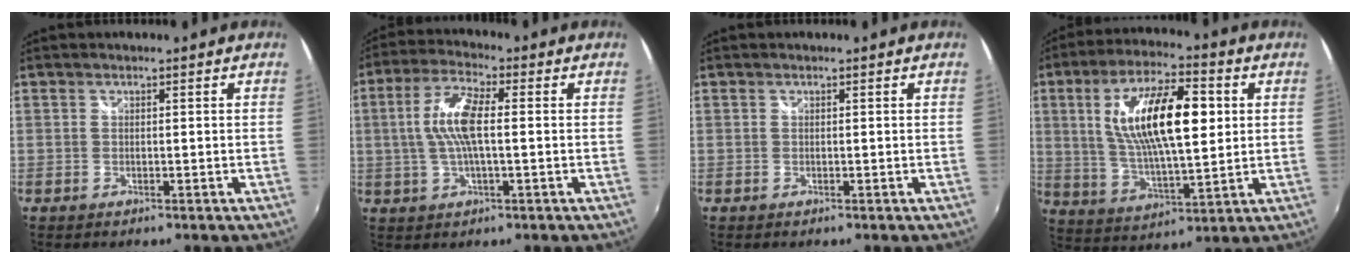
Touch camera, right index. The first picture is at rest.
{"total": 9.1, "force": [0.4, 2.6, 8.7], "torque": [-0.174, 0.008, 0.008]}
{"total": 0.0}
{"total": 17.8, "force": [3.7, 6.1, 16.3], "torque": [-0.297, 0.013, 0.069]}